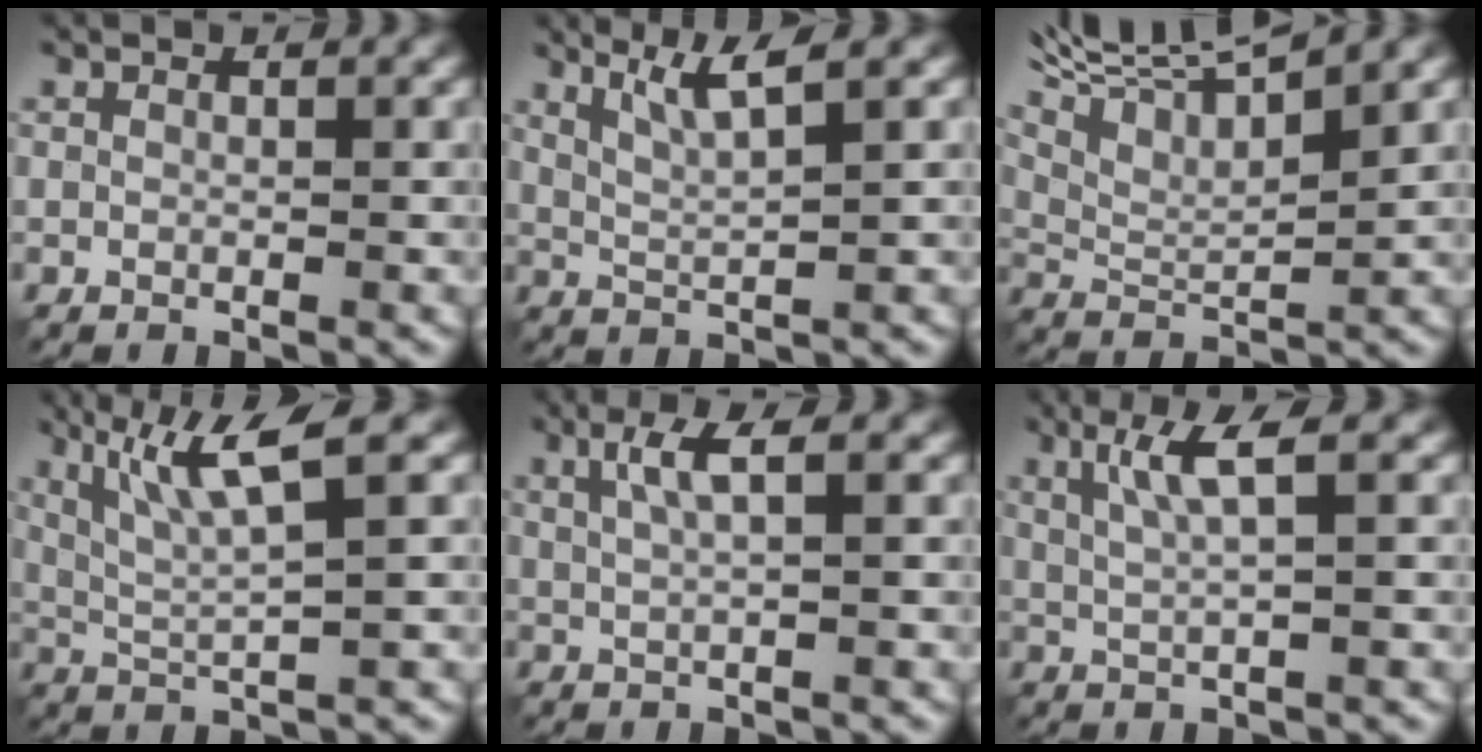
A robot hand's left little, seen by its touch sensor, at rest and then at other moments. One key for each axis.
{"total": 3.3, "fx": 1.7, "fy": 0.4, "fz": 2.8, "tx": -0.050, "ty": 0.002, "tz": 0.040}
{"total": 8.8, "fx": 5.7, "fy": 2.4, "fz": 6.1, "tx": -0.128, "ty": 0.018, "tz": 0.097}
{"total": 6.1, "fx": 2.5, "fy": 1.1, "fz": 5.5, "tx": -0.110, "ty": 0.009, "tz": 0.057}
{"total": 2.7, "fx": 0.5, "fy": 0.5, "fz": 2.6, "tx": -0.055, "ty": 0.000, "tz": 0.014}
{"total": 3.6, "fx": 0.8, "fy": 0.4, "fz": 3.4, "tx": -0.074, "ty": -0.003, "tz": 0.021}